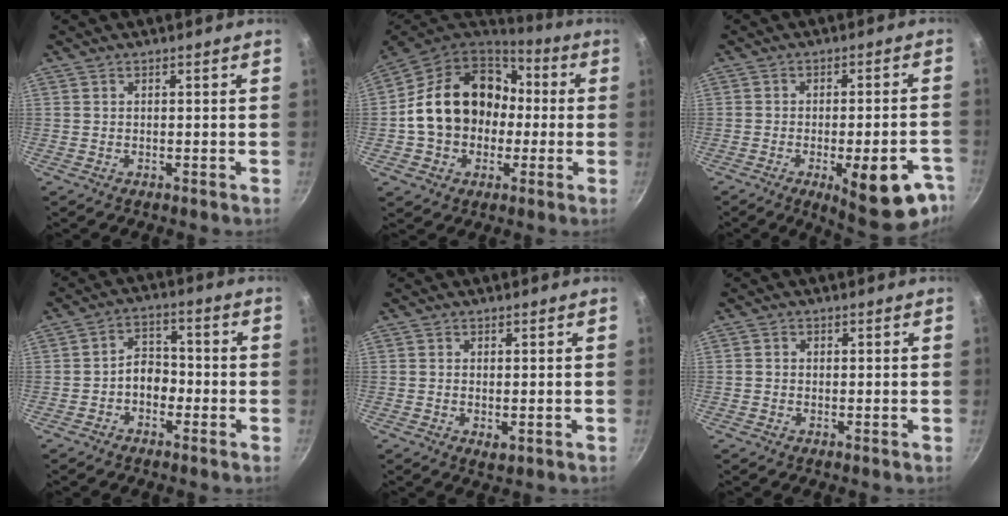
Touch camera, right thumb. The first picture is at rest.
{"total": 20.7, "force": [0.2, 16.7, 12.3], "torque": [-0.193, 0.053, 0.007]}
{"total": 16.2, "force": [-7.5, 5.6, 13.2], "torque": [-0.125, 0.018, -0.091]}
{"total": 5.4, "force": [-1.9, 3.9, 3.2], "torque": [-0.019, 0.029, -0.038]}
{"total": 1.8, "force": [-0.4, 0.9, 1.6], "torque": [-0.026, -0.008, -0.006]}
{"total": 0.8, "force": [-0.2, 0.7, 0.2], "torque": [-0.003, 0.003, -0.005]}